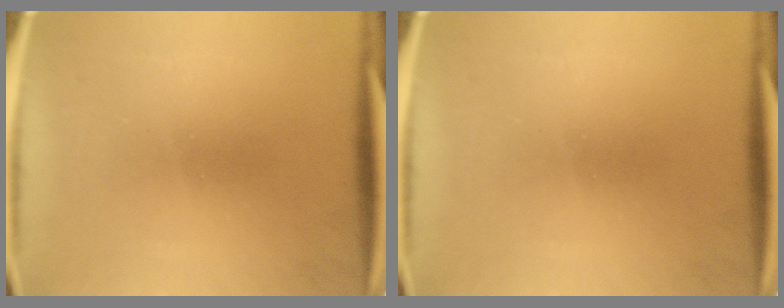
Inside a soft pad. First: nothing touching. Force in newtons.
{"total": 0.0}